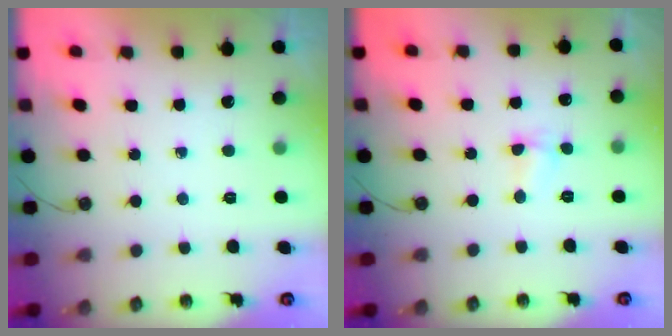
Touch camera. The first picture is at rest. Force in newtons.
{"total": 3.0, "press": 2.9, "slide": 0.5}